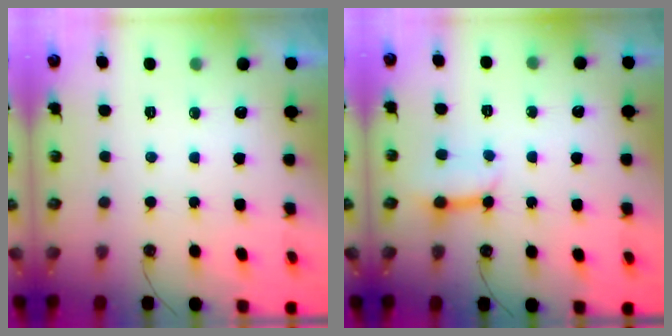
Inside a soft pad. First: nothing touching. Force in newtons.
{"total": 6.2, "press": 6.1, "slide": 0.7}